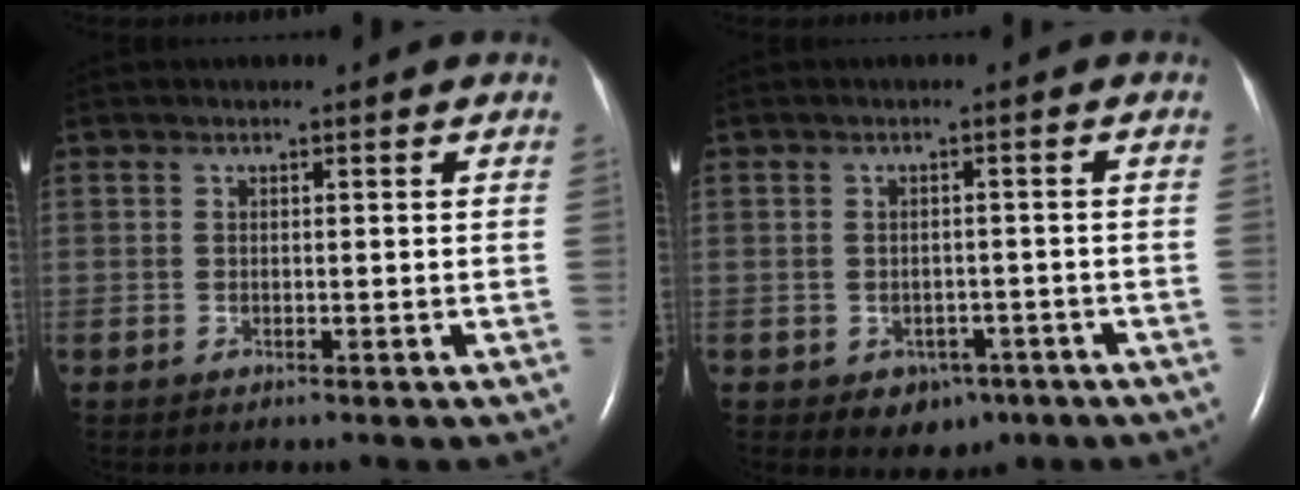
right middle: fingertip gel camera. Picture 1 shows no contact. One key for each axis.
{"total": 4.1, "fx": -2.1, "fy": 3.0, "fz": 1.8, "tx": -0.020, "ty": 0.006, "tz": -0.015}